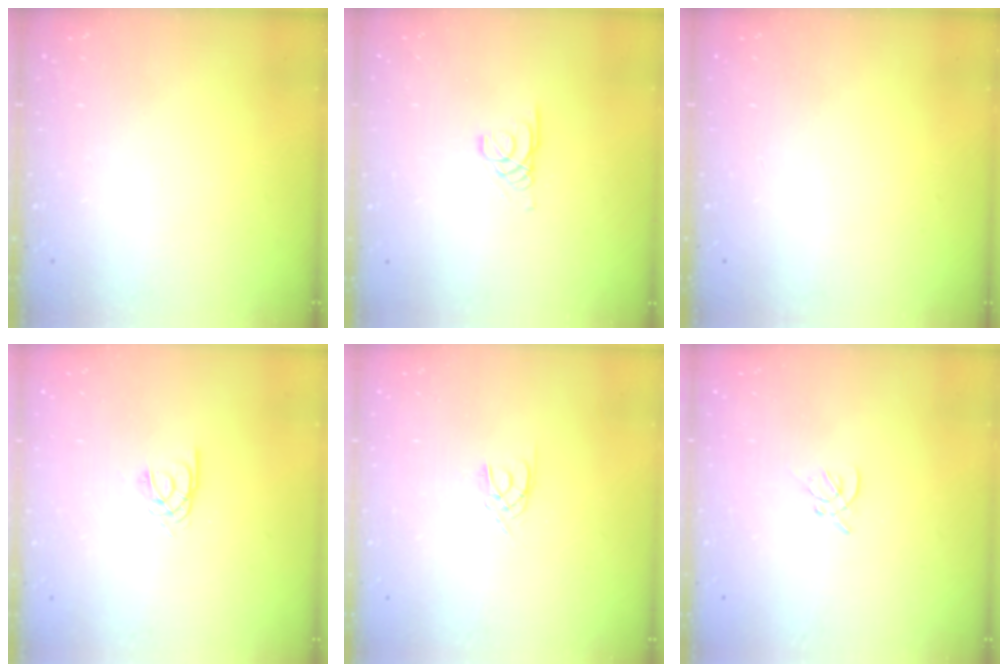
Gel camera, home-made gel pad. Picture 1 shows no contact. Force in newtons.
{"total": 1.7, "press": 1.7, "slide": 0.1}
{"total": 0.0}
{"total": 2.8, "press": 2.7, "slide": 0.3}
{"total": 2.4, "press": 2.4, "slide": 0.3}
{"total": 2.2, "press": 2.1, "slide": 0.6}